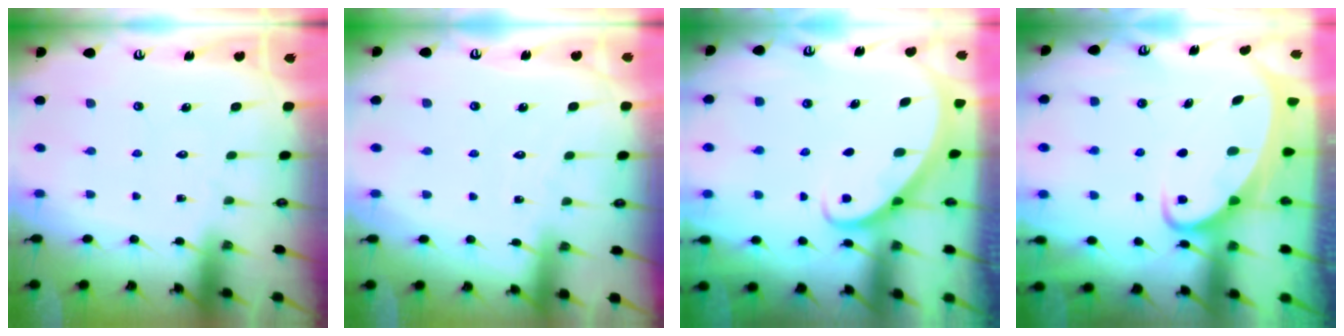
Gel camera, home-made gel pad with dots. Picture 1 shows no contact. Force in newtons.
{"total": 1.8, "press": 1.8, "slide": 0.2}
{"total": 2.7, "press": 2.7, "slide": 0.2}
{"total": 3.0, "press": 3.0, "slide": 0.4}